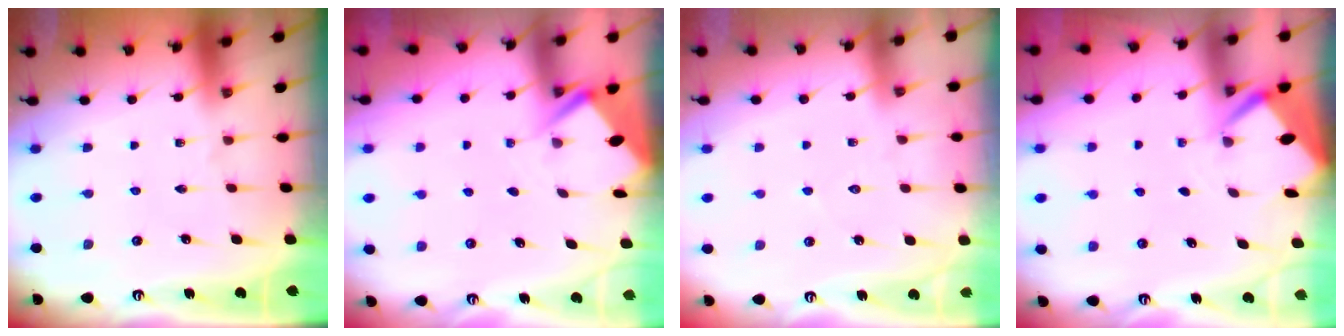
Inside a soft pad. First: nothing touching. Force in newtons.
{"total": 2.8, "press": 2.8, "slide": 0.4}
{"total": 5.3, "press": 5.2, "slide": 0.6}
{"total": 2.7, "press": 2.7, "slide": 0.3}